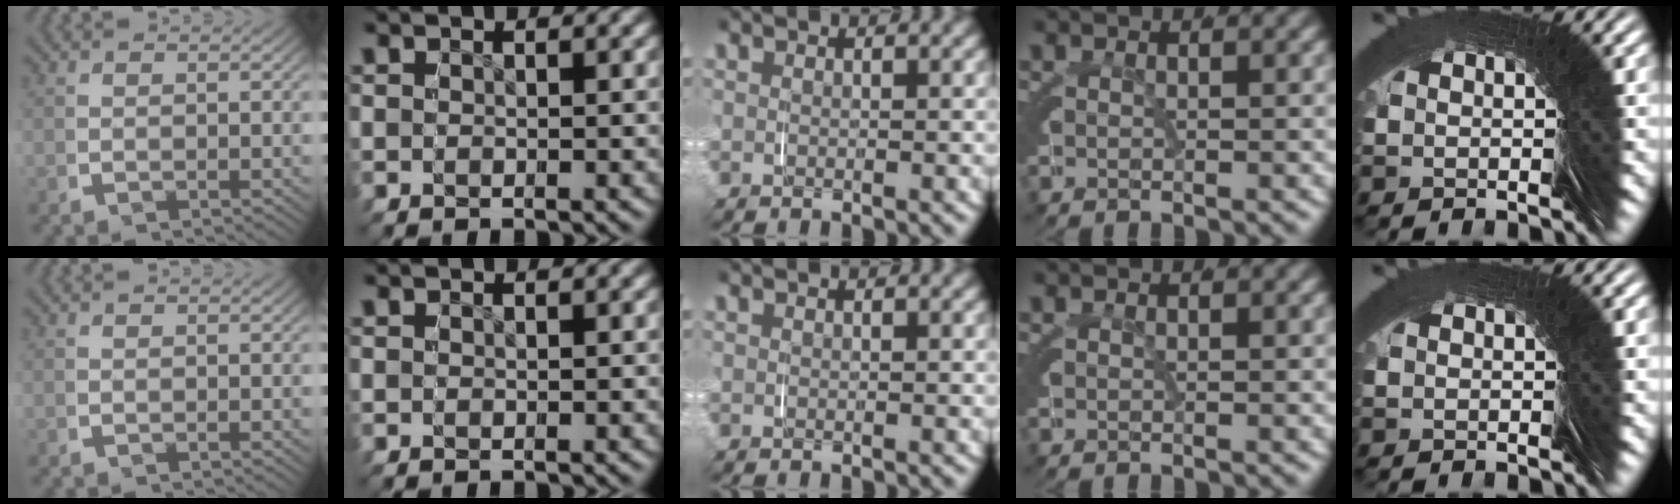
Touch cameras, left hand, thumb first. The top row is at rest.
{}